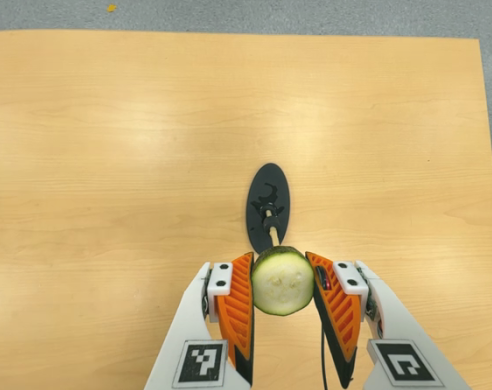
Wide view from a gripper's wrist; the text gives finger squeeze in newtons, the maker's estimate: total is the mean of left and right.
{"total": 10.2, "left": 8.9, "right": 11.4}